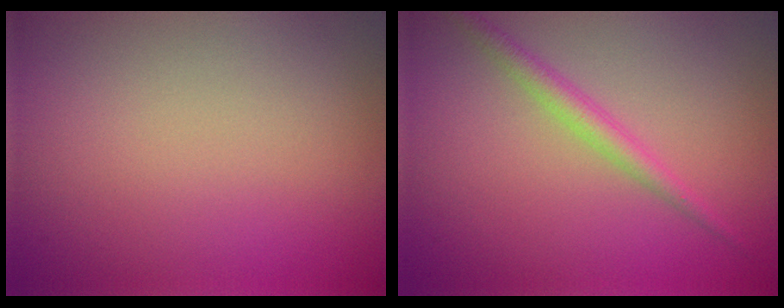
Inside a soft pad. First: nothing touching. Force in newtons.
{"total": 2.1, "press": 2.1, "slide": 0.1}